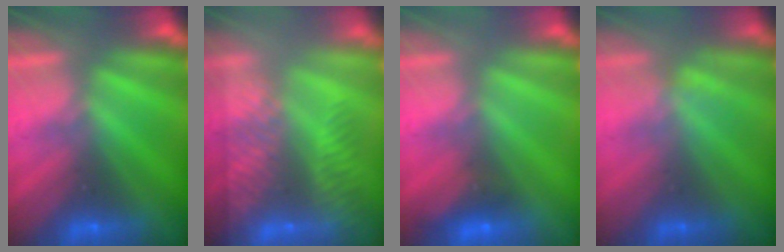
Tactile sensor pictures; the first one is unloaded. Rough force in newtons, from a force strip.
{"total": 8.1}
{"total": 2.4}
{"total": 2.4}